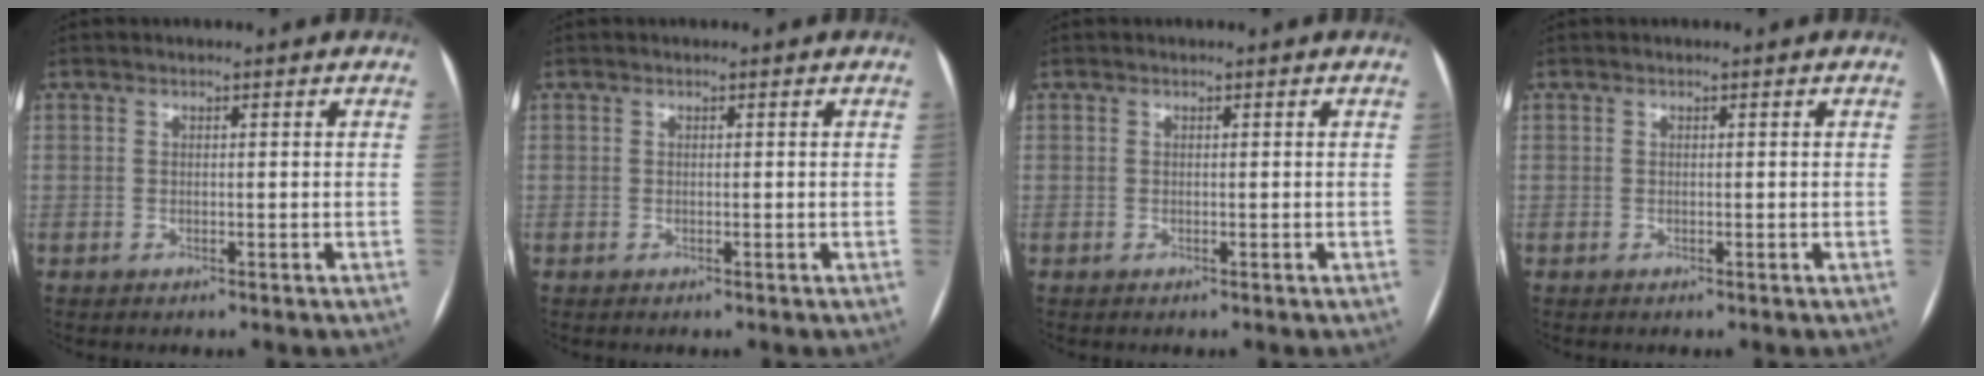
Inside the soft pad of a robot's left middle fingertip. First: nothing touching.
{"total": 0.0}
{"total": 0.0}
{"total": 0.0}